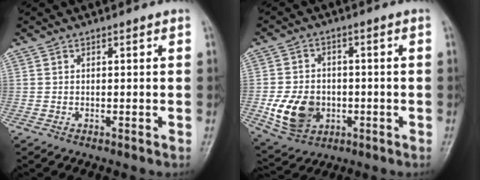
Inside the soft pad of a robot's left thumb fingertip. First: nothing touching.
{"total": 10.7, "force": [-2.4, 8.2, 6.5], "torque": [-0.097, 0.003, -0.034]}